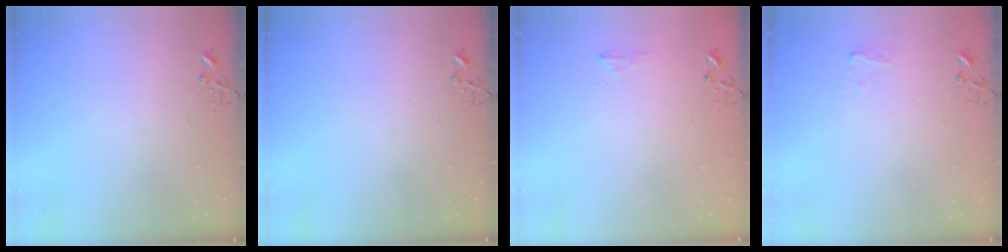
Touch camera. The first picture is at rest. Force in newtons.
{"total": 0.0}
{"total": 6.6, "press": 6.6, "slide": 0.8}
{"total": 5.8, "press": 5.8, "slide": 0.7}